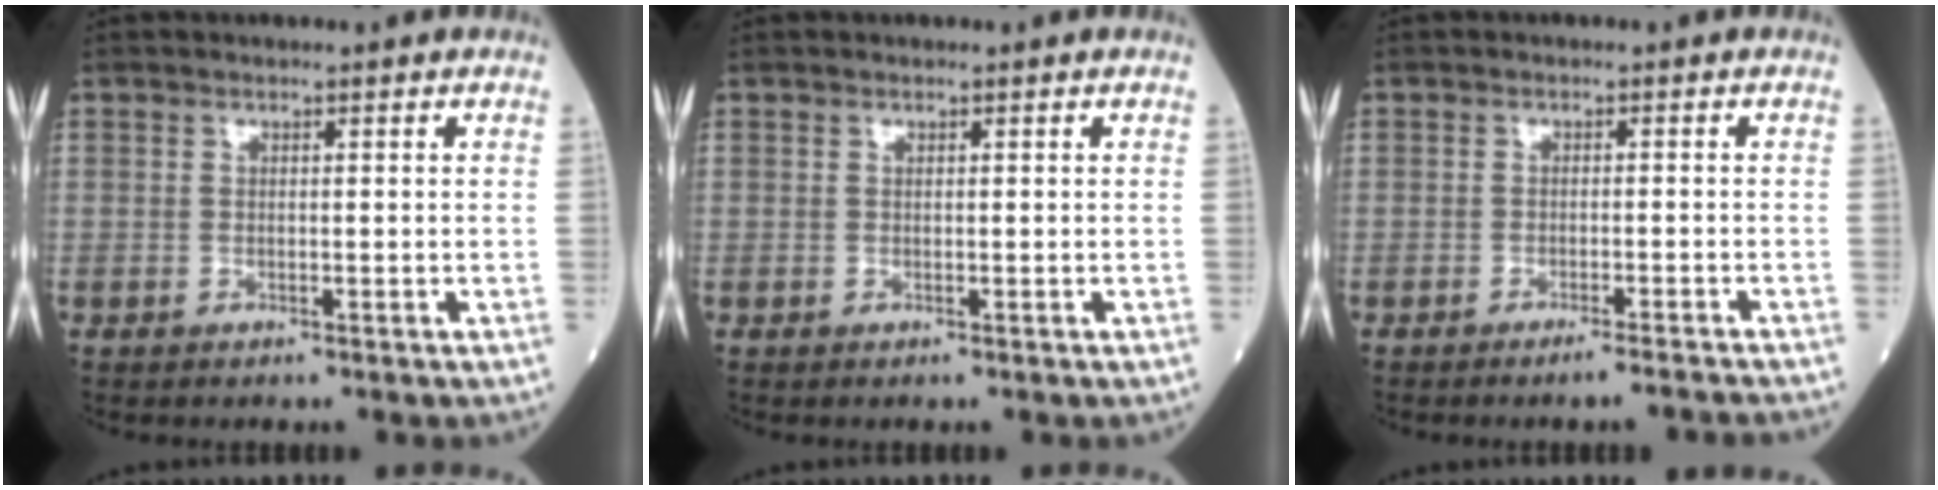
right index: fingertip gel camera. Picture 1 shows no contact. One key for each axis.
{"total": 0.0}
{"total": 4.0, "fx": -3.5, "fy": -0.6, "fz": 1.8, "tx": -0.017, "ty": -0.005, "tz": -0.047}